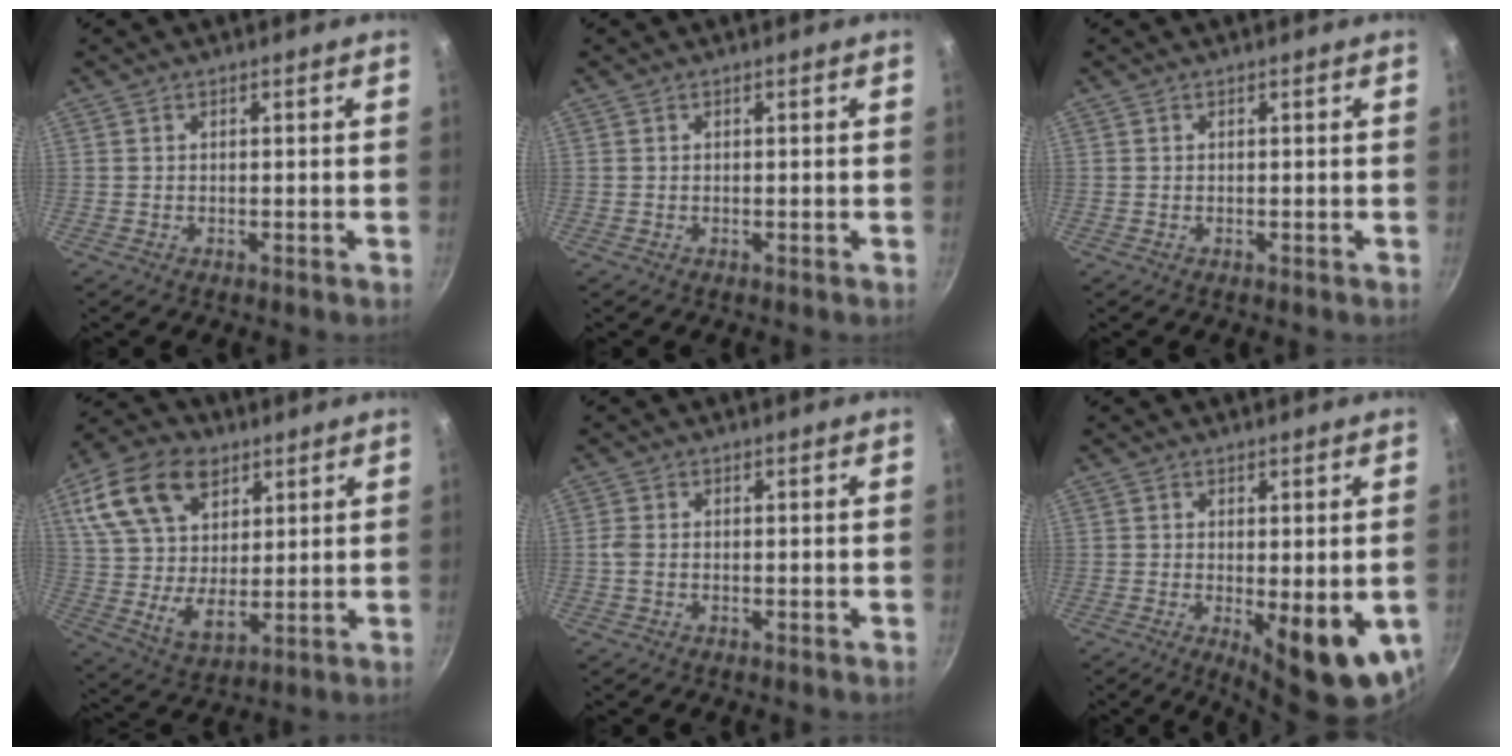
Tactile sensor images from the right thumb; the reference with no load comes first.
{"total": 0.0}
{"total": 0.0}
{"total": 18.8, "force": [8.5, 12.0, 11.7], "torque": [-0.199, -0.016, 0.156]}
{"total": 1.5, "force": [-0.3, 0.9, 1.2], "torque": [-0.033, 0.003, -0.009]}
{"total": 10.3, "force": [-1.9, 3.5, 9.6], "torque": [-0.110, -0.011, -0.013]}